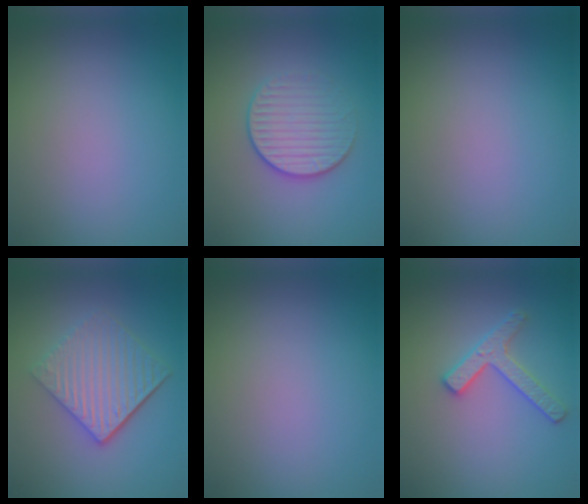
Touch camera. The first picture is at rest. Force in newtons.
{"total": 3.2, "press": 2.9, "slide": 1.4}
{"total": 0.0}
{"total": 5.6, "press": 3.9, "slide": 3.9}
{"total": 0.0}
{"total": 2.6, "press": 2.5, "slide": 0.4}